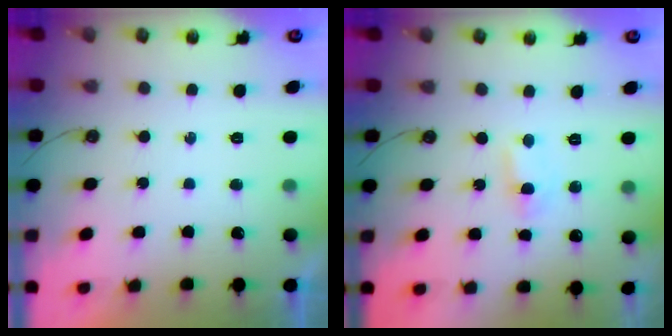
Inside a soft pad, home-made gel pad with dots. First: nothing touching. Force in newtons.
{"total": 1.0, "press": 0.9, "slide": 0.6}